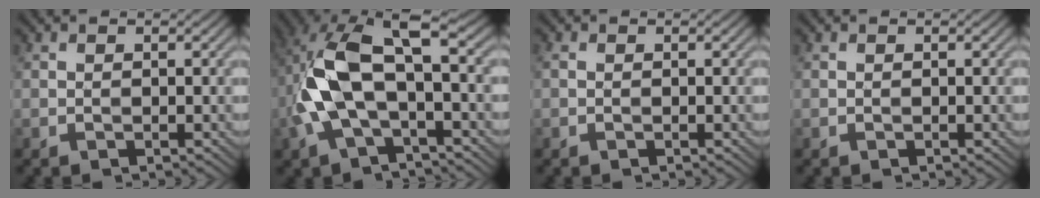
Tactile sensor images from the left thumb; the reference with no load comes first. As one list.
[{"total": 12.5, "force": [-1.1, 5.8, 11.0], "torque": [-0.257, 0.012, -0.029]}, {"total": 0.7, "force": [-0.1, 0.5, 0.5], "torque": [-0.014, 0.002, -0.004]}, {"total": 0.0}]